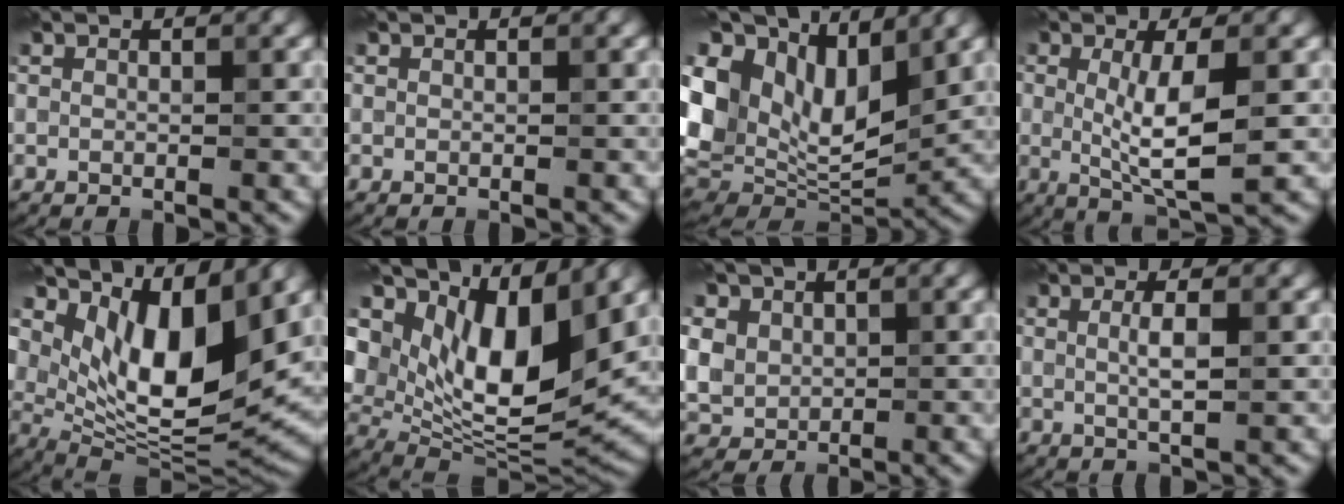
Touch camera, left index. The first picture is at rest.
{"total": 0.0}
{"total": 13.6, "force": [5.5, 8.3, 9.2], "torque": [-0.206, 0.025, 0.097]}
{"total": 5.2, "force": [0.0, 1.4, 5.0], "torque": [-0.099, -0.008, 0.003]}
{"total": 10.5, "force": [3.6, 5.2, 8.4], "torque": [-0.136, -0.030, 0.073]}
{"total": 11.9, "force": [4.8, 5.7, 9.3], "torque": [-0.164, -0.013, 0.095]}
{"total": 6.8, "force": [2.5, 5.7, 2.9], "torque": [-0.089, 0.020, 0.039]}
{"total": 2.3, "force": [0.2, 0.6, 2.2], "torque": [-0.041, 0.002, 0.004]}